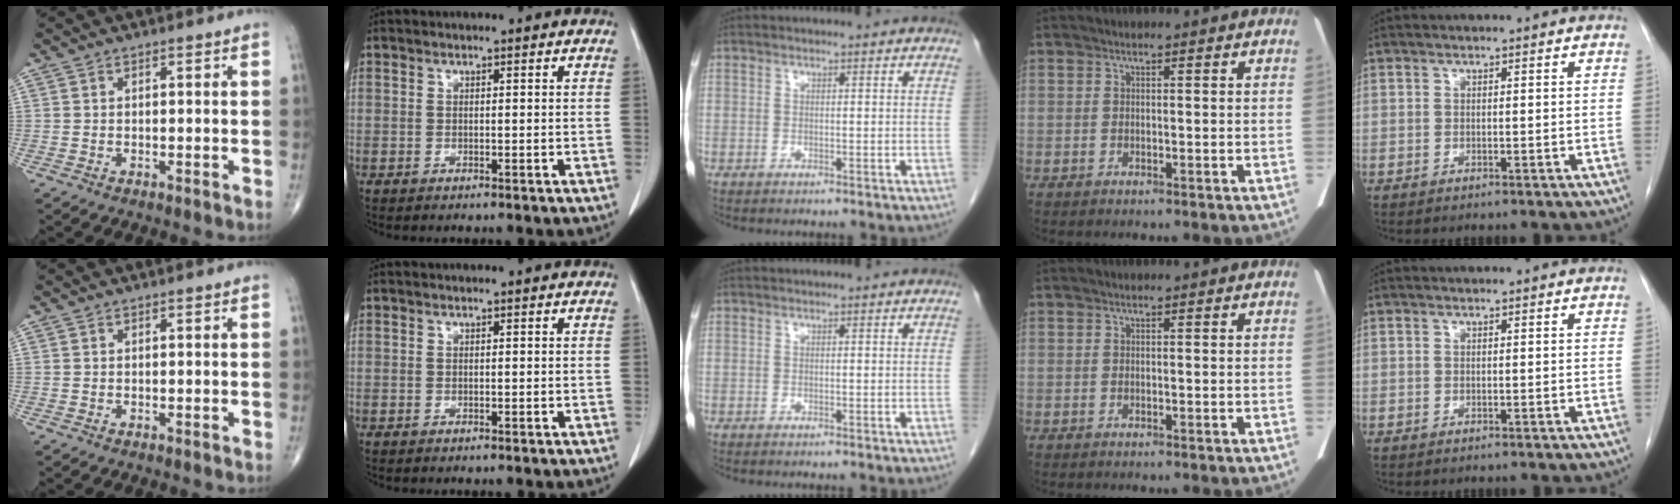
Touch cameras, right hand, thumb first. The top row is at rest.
{}